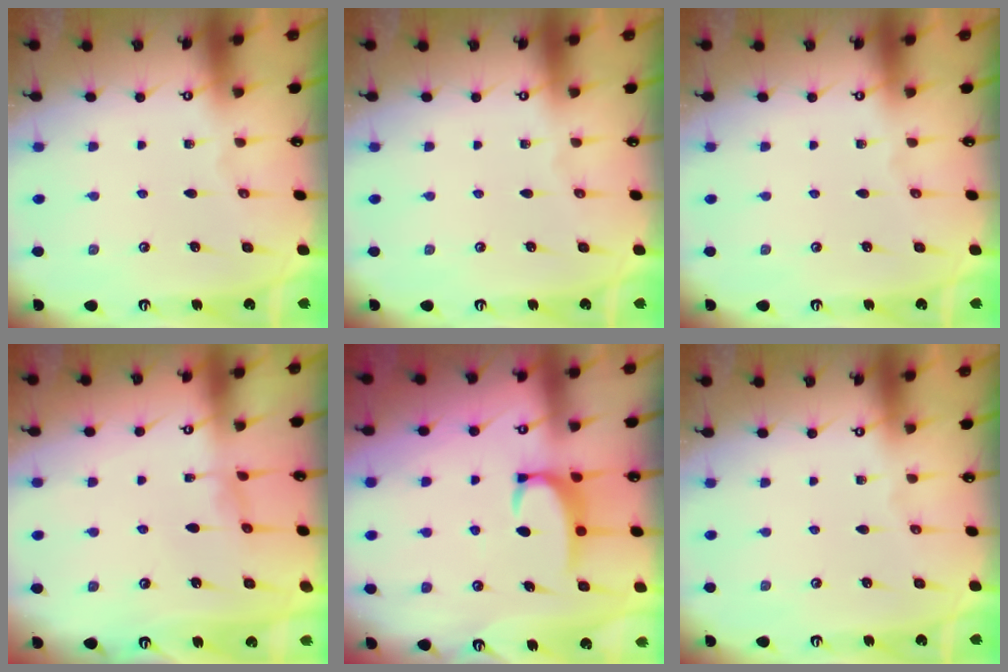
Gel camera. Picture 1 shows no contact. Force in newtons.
{"total": 0.0}
{"total": 0.0}
{"total": 0.7, "press": 0.4, "slide": 0.5}
{"total": 3.0, "press": 3.0, "slide": 0.3}
{"total": 0.0}